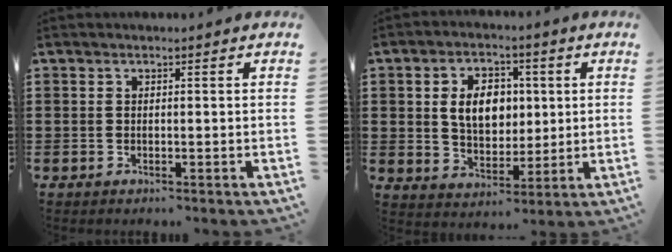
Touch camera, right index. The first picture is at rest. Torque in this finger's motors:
{"motor_torque": [1.39, 0.75, 0.64, 0.16]}